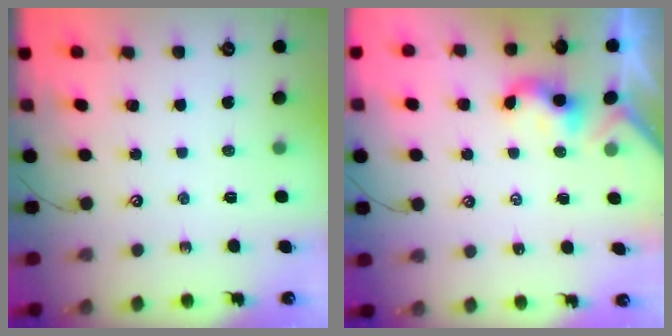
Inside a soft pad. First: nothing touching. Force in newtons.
{"total": 2.2, "press": 2.2, "slide": 0.2}